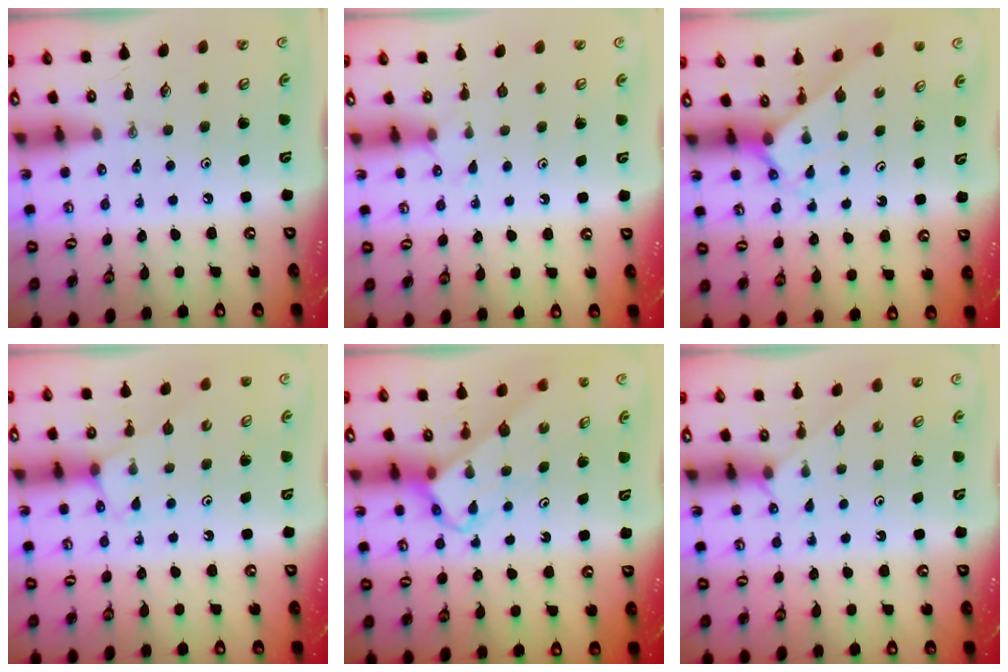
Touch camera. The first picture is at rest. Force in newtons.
{"total": 3.5, "press": 3.5, "slide": 0.6}
{"total": 2.1, "press": 2.1, "slide": 0.3}
{"total": 5.3, "press": 5.2, "slide": 0.7}
{"total": 3.7, "press": 3.7, "slide": 0.1}
{"total": 1.8, "press": 1.7, "slide": 0.4}